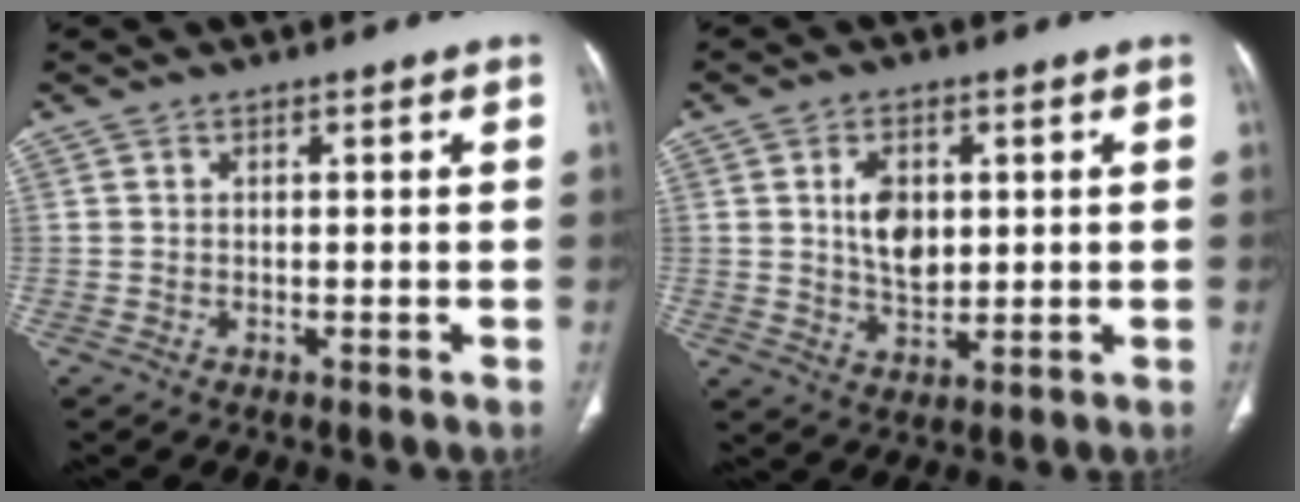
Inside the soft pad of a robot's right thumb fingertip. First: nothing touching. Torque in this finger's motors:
{"motor_torque": [1.06, 0.87, 0.90, -0.53, 0.07]}